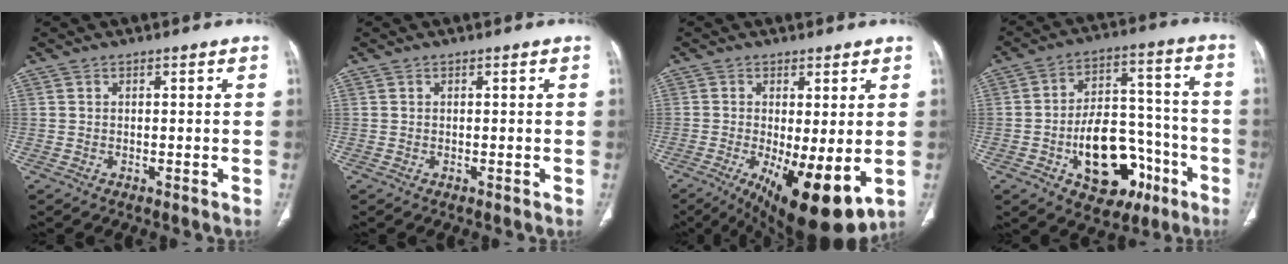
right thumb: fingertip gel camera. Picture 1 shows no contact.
{"total": 0.0}
{"total": 14.0, "force": [-3.3, 4.6, 12.8], "torque": [-0.187, -0.026, -0.032]}
{"total": 19.0, "force": [-7.3, 11.7, 13.1], "torque": [-0.152, 0.059, -0.097]}